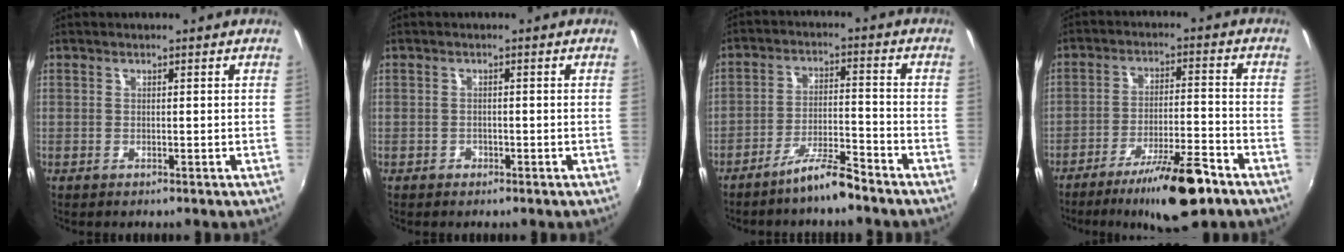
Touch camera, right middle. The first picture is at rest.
{"total": 1.2, "force": [-0.8, 0.9, 0.1], "torque": [-0.005, 0.000, -0.011]}
{"total": 6.6, "force": [-5.6, 0.4, 3.5], "torque": [-0.076, 0.004, -0.098]}
{"total": 12.4, "force": [-8.8, 2.3, 8.5], "torque": [-0.157, -0.011, -0.143]}